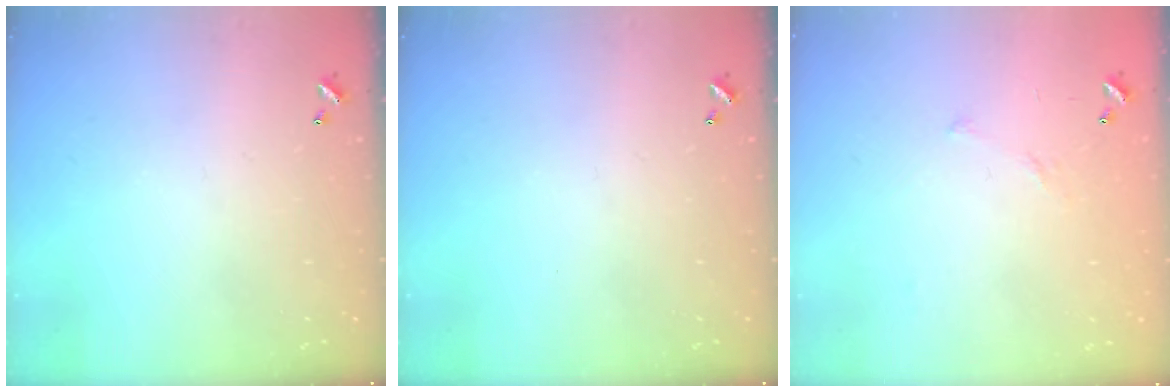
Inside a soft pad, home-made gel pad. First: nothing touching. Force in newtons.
{"total": 0.0}
{"total": 5.7, "press": 5.7, "slide": 0.7}